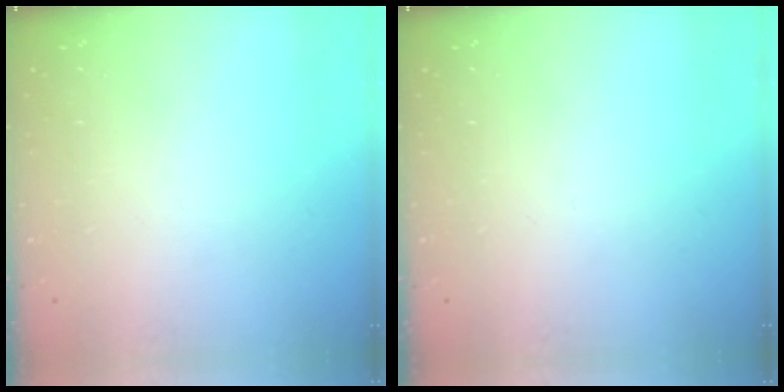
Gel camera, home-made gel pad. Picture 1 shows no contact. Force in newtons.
{"total": 0.0}